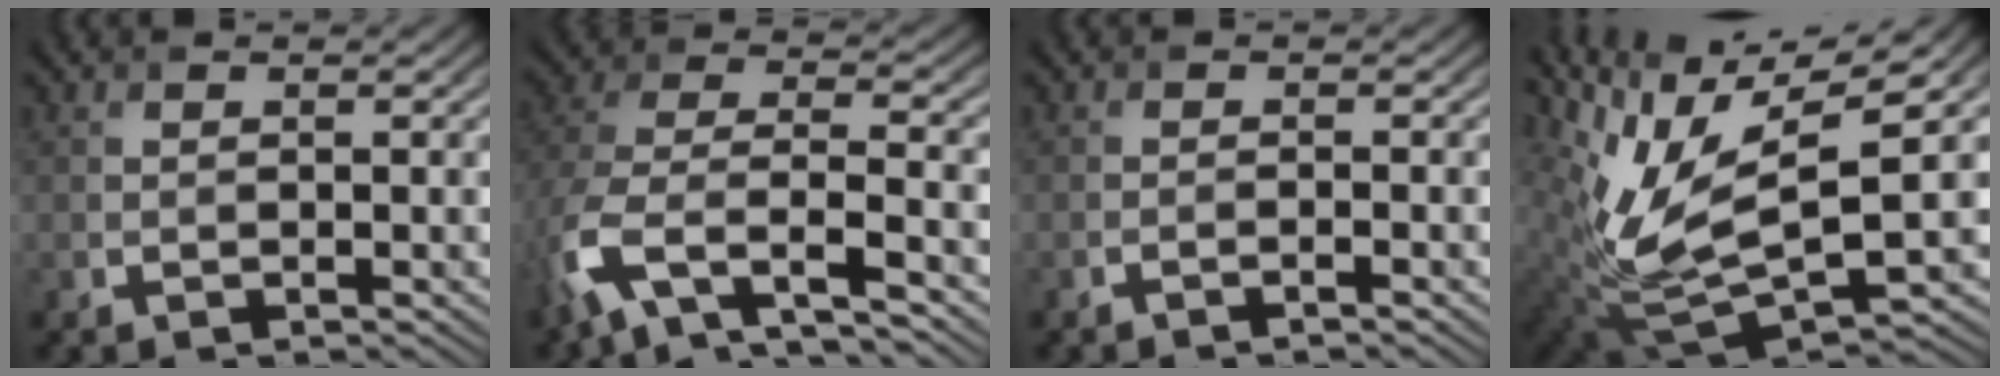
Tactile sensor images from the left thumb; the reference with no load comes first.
{"total": 10.8, "force": [-5.6, 5.0, 7.9], "torque": [-0.184, -0.022, -0.109]}
{"total": 0.9, "force": [-0.9, 0.1, 0.2], "torque": [0.002, 0.002, -0.023]}
{"total": 12.6, "force": [2.6, 4.7, 11.3], "torque": [-0.248, -0.009, 0.060]}